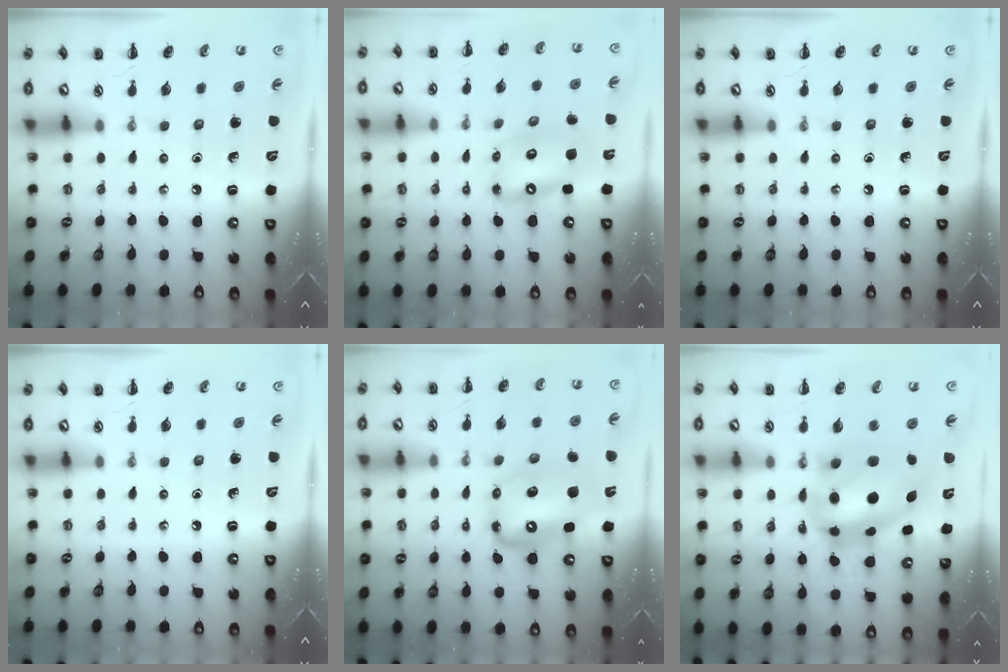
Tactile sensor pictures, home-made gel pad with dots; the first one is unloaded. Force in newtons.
{"total": 13.0, "press": 12.5, "slide": 3.6}
{"total": 0.0}
{"total": 0.0}
{"total": 10.5, "press": 10.1, "slide": 2.6}
{"total": 12.0, "press": 11.7, "slide": 2.9}